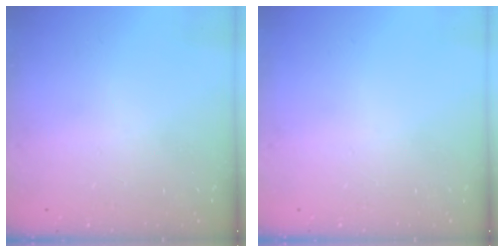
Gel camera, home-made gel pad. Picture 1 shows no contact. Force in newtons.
{"total": 0.0}